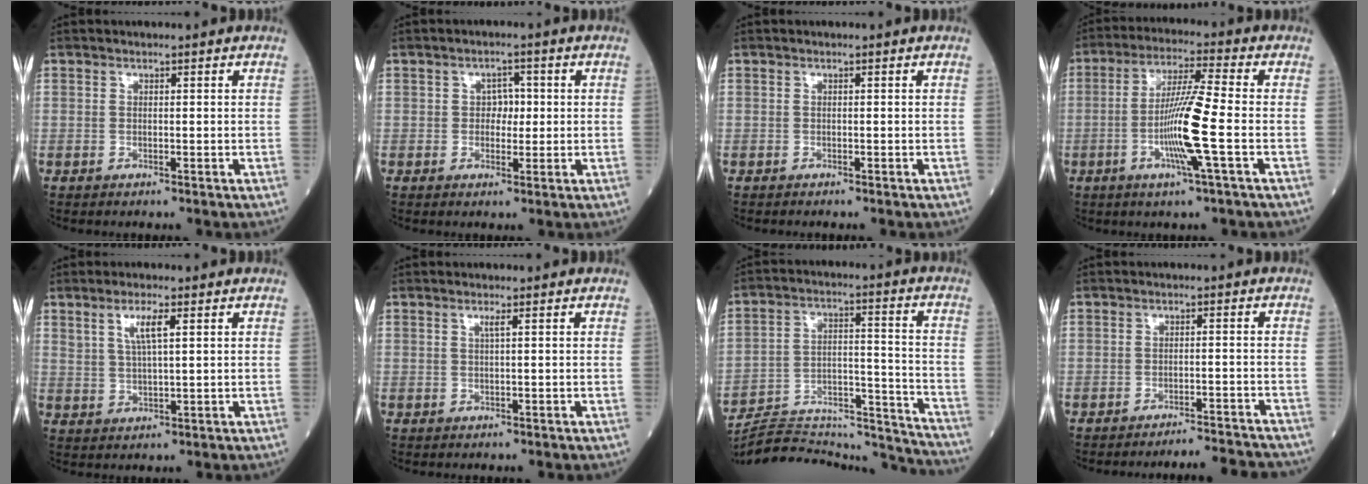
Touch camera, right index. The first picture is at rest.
{"total": 2.7, "force": [0.3, 1.8, 2.0], "torque": [-0.026, 0.007, 0.005]}
{"total": 0.0}
{"total": 13.1, "force": [-3.2, -1.5, 12.6], "torque": [-0.252, -0.010, -0.068]}
{"total": 4.1, "force": [1.9, 0.5, 3.6], "torque": [-0.072, 0.002, 0.041]}
{"total": 0.8, "force": [0.4, -0.3, 0.7], "torque": [-0.020, 0.000, 0.010]}
{"total": 23.1, "force": [-22.5, 2.1, 4.9], "torque": [-0.074, 0.030, -0.323]}
{"total": 8.1, "force": [-8.0, -0.3, 0.7], "torque": [-0.001, 0.002, -0.100]}